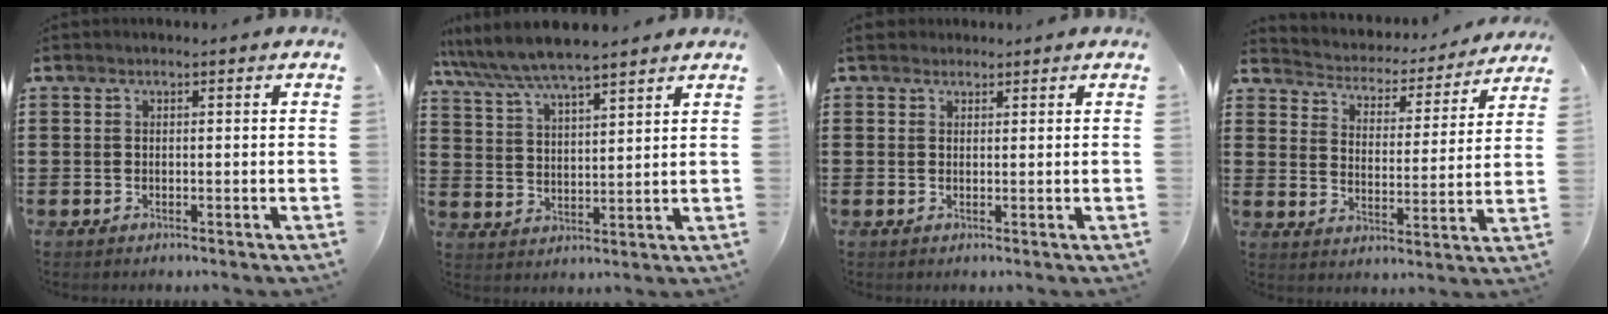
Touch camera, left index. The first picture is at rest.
{"total": 6.4, "force": [5.9, 0.5, 2.5], "torque": [-0.070, -0.024, 0.103]}
{"total": 1.8, "force": [1.5, 0.9, 0.2], "torque": [-0.010, 0.008, 0.030]}
{"total": 3.2, "force": [3.2, 0.5, -0.2], "torque": [-0.020, -0.032, 0.046]}